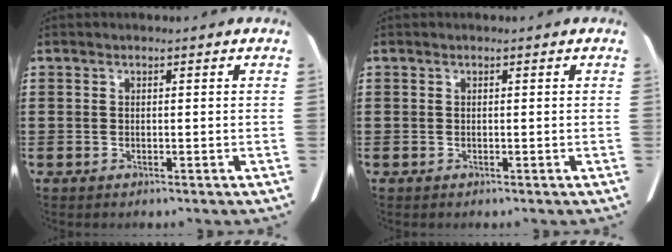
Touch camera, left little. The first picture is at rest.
{"total": 0.0}